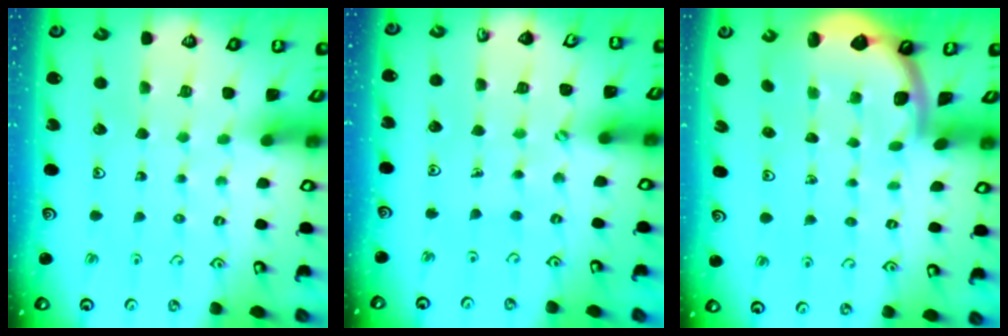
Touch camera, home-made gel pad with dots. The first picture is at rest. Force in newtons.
{"total": 1.1, "press": 1.1, "slide": 0.1}
{"total": 1.6, "press": 1.6, "slide": 0.1}